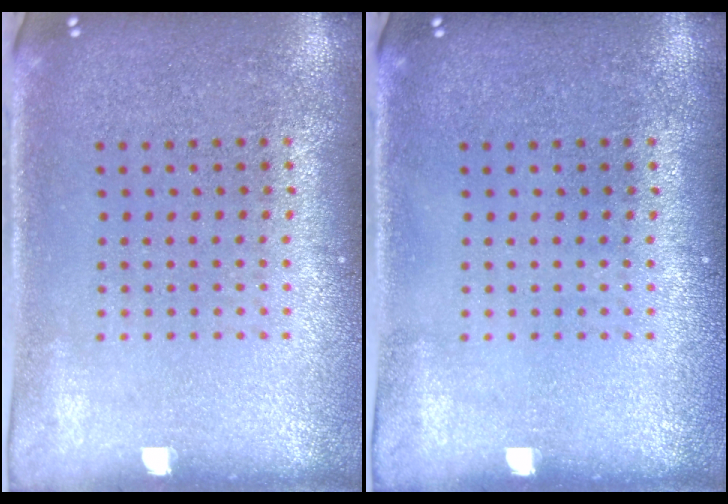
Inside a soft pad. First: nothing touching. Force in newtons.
{"total": 0.0}